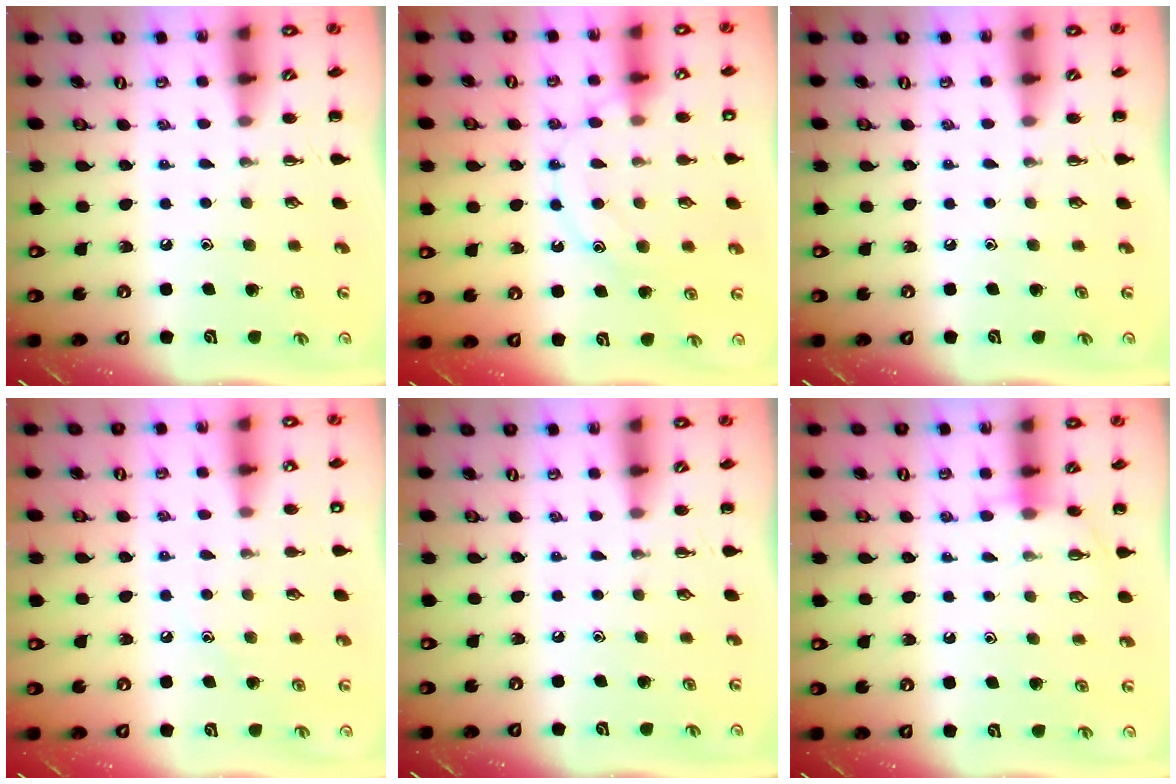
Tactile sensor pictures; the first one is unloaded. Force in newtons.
{"total": 12.8, "press": 12.8, "slide": 0.7}
{"total": 0.0}
{"total": 7.3, "press": 7.1, "slide": 1.8}
{"total": 0.0}
{"total": 5.4, "press": 5.3, "slide": 1.2}